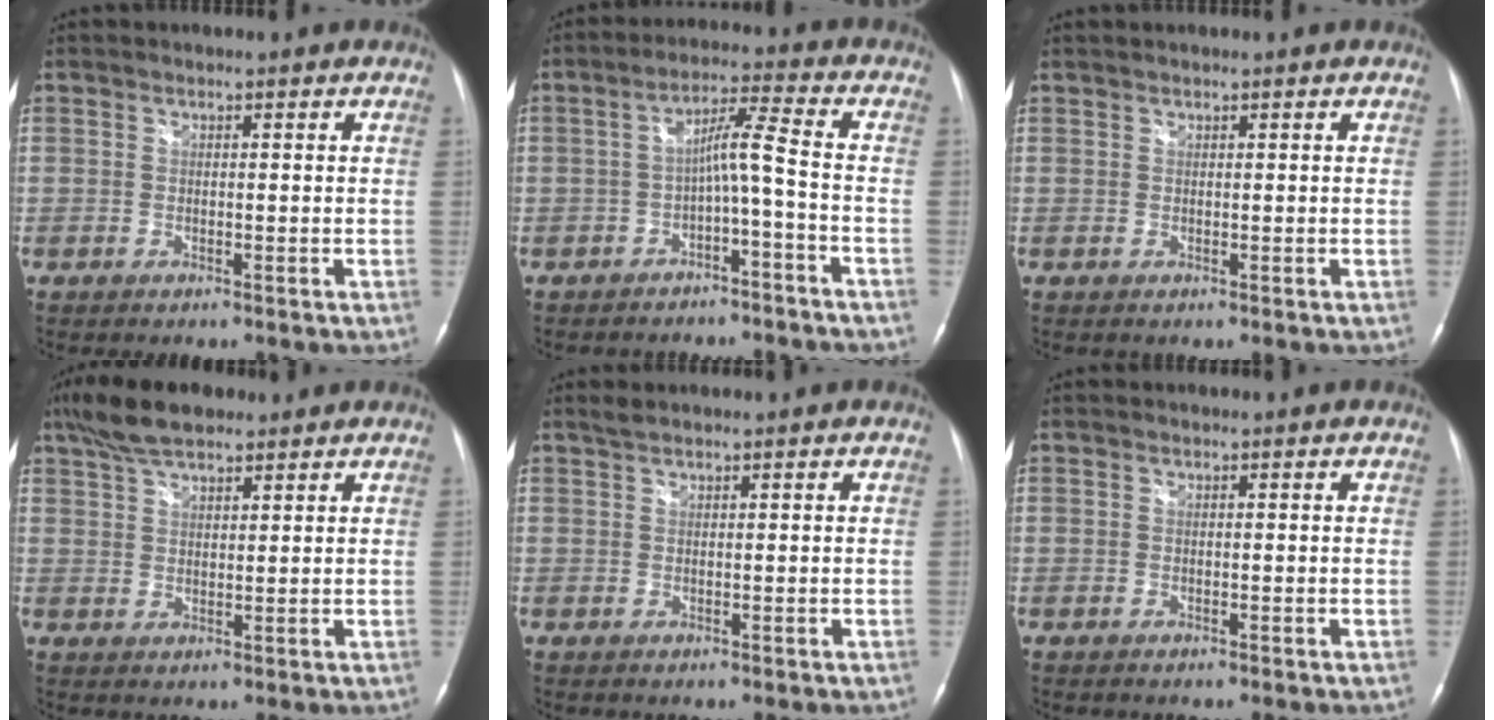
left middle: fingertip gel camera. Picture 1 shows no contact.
{"total": 5.8, "force": [-2.1, -0.5, 5.4], "torque": [-0.090, 0.019, -0.035]}
{"total": 0.0}
{"total": 7.6, "force": [5.8, 2.6, 4.3], "torque": [-0.089, 0.017, 0.105]}
{"total": 0.9, "force": [0.8, 0.1, 0.3], "torque": [-0.011, 0.005, 0.018]}
{"total": 0.0}